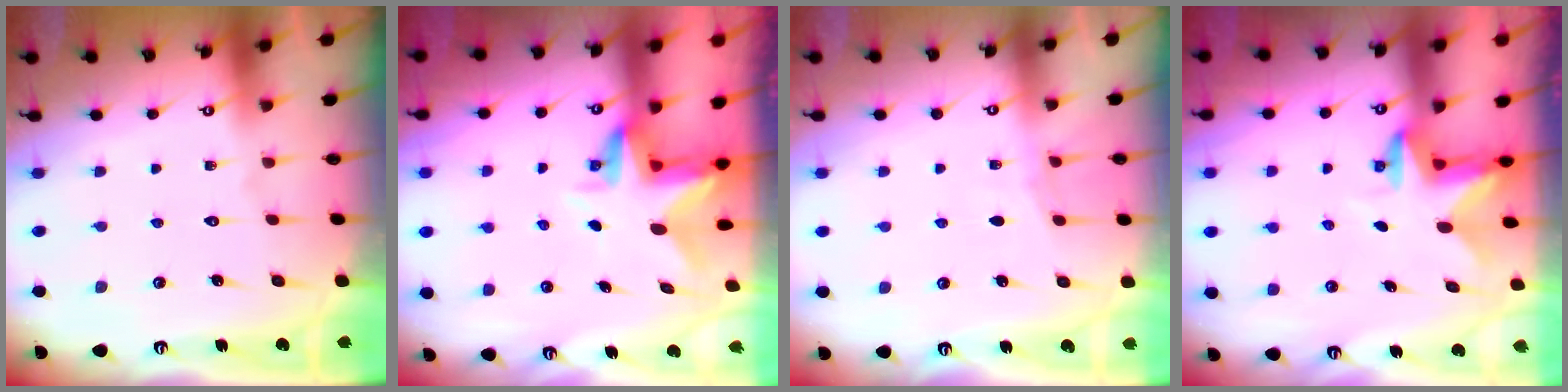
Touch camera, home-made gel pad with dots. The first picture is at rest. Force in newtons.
{"total": 4.2, "press": 4.2, "slide": 0.5}
{"total": 3.8, "press": 3.7, "slide": 0.5}
{"total": 2.9, "press": 2.9, "slide": 0.5}